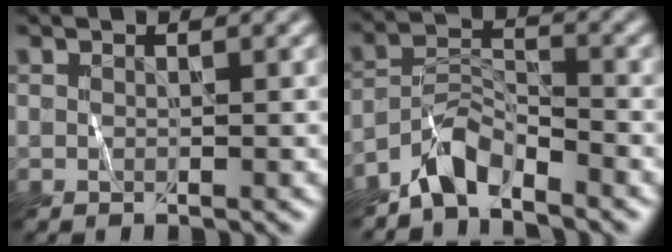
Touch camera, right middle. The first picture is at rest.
{"total": 3.6, "force": [-3.2, 1.1, 1.3], "torque": [-0.022, 0.016, -0.066]}